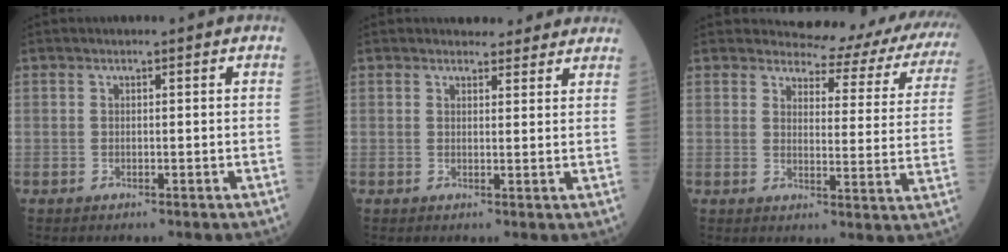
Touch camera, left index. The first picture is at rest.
{"total": 4.9, "force": [4.5, 1.8, 0.8], "torque": [-0.001, 0.007, 0.047]}
{"total": 15.9, "force": [14.9, 4.2, 3.9], "torque": [-0.015, -0.065, 0.136]}